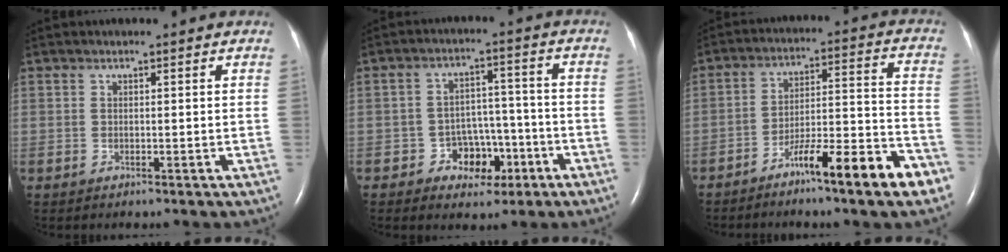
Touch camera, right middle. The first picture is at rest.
{"total": 6.4, "force": [-3.1, 4.6, 3.0], "torque": [-0.038, 0.026, -0.040]}
{"total": 12.7, "force": [-8.2, 0.7, 9.7], "torque": [-0.140, 0.011, -0.131]}